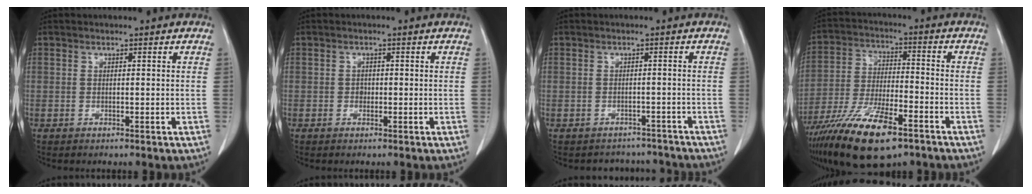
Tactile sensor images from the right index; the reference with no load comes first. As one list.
[{"total": 0.9, "force": [-0.2, 0.8, 0.4], "torque": [-0.004, 0.003, -0.002]}, {"total": 5.3, "force": [-4.7, 2.4, -0.7], "torque": [0.015, 0.022, -0.052]}, {"total": 16.1, "force": [-10.3, 4.2, 11.7], "torque": [-0.233, -0.029, -0.184]}]